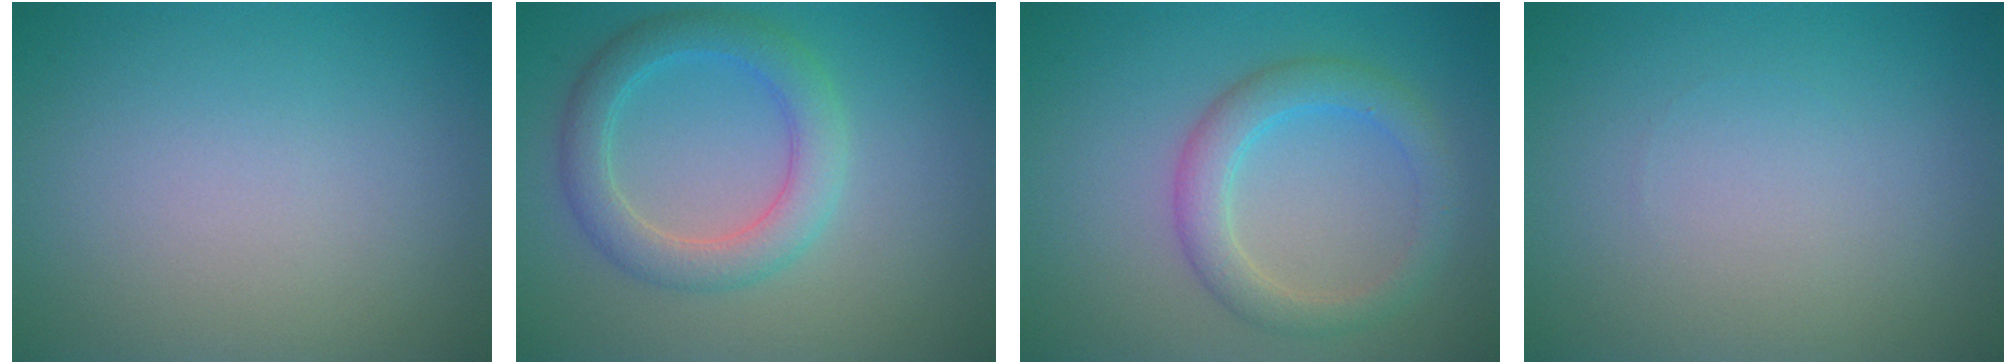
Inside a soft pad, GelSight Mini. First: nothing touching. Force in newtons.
{"total": 4.0, "press": 4.0, "slide": 0.3}
{"total": 3.5, "press": 3.5, "slide": 0.0}
{"total": 0.0}